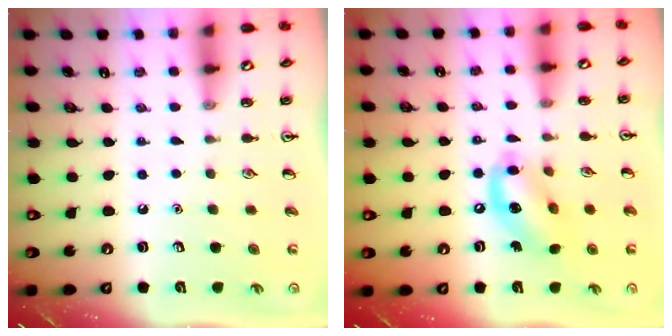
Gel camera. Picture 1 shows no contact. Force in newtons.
{"total": 13.1, "press": 12.7, "slide": 3.0}